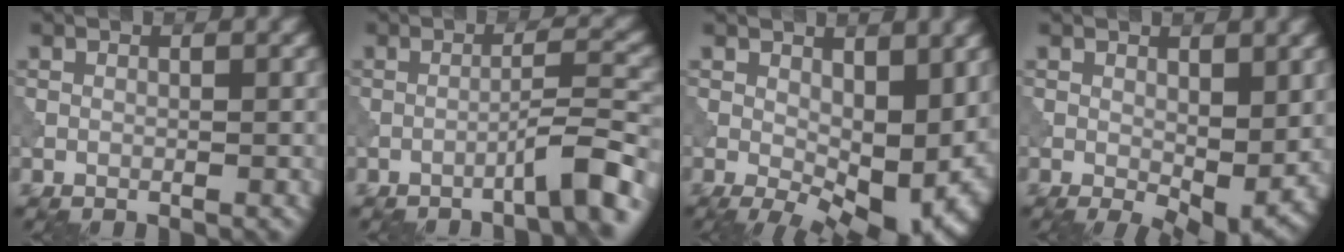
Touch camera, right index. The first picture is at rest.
{"total": 4.1, "force": [-2.7, 0.2, 3.1], "torque": [-0.040, 0.019, -0.056]}
{"total": 10.5, "force": [0.1, 5.8, 8.7], "torque": [-0.121, -0.023, 0.015]}
{"total": 4.9, "force": [0.1, 2.4, 4.2], "torque": [-0.064, -0.016, 0.008]}